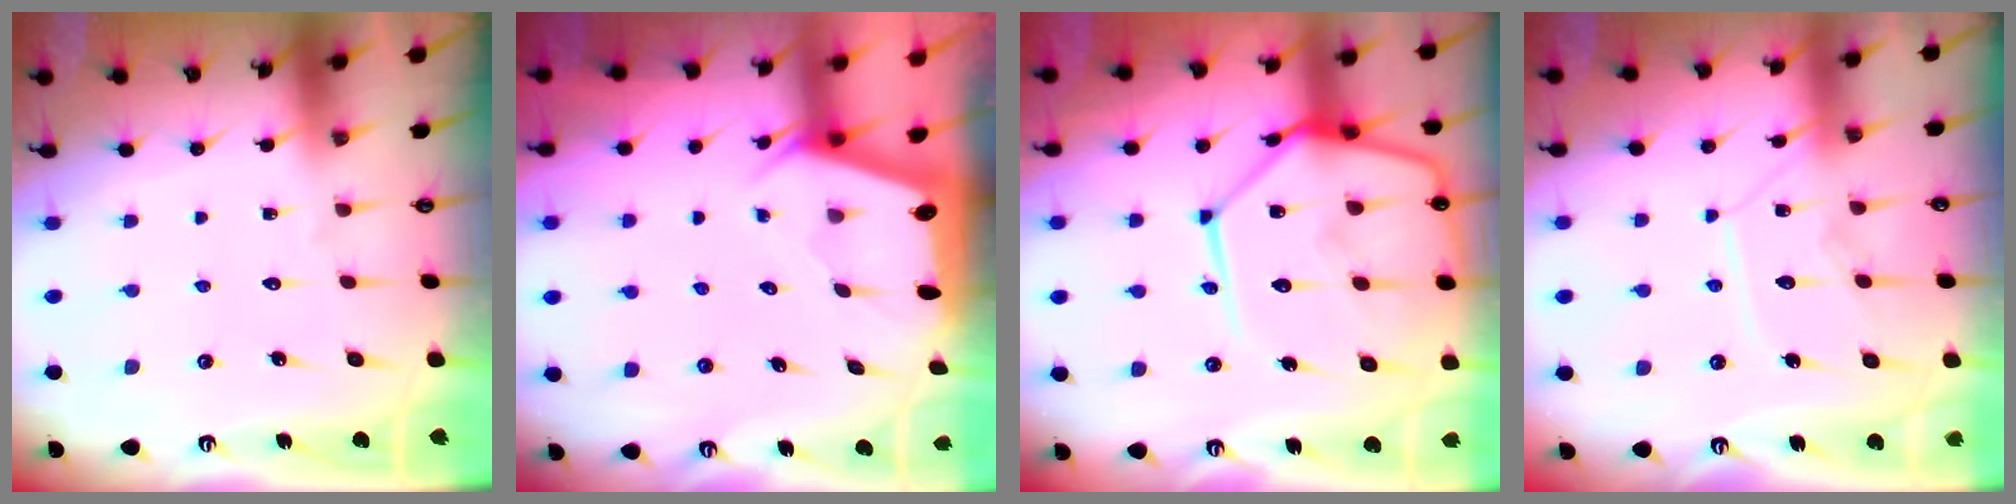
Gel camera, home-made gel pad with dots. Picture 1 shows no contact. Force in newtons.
{"total": 1.8, "press": 1.8, "slide": 0.3}
{"total": 21.5, "press": 21.4, "slide": 2.2}
{"total": 11.1, "press": 11.0, "slide": 0.9}